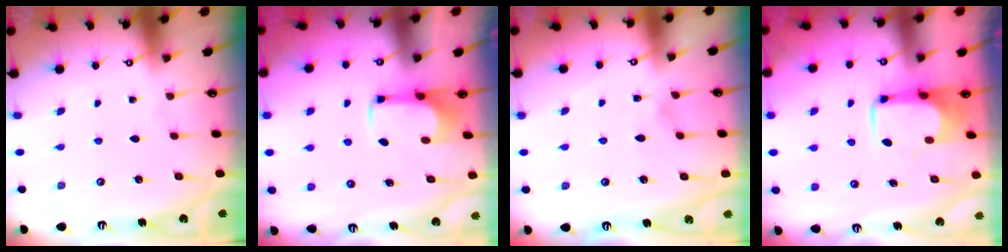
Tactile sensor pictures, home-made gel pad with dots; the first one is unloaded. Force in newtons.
{"total": 2.0, "press": 2.0, "slide": 0.2}
{"total": 4.5, "press": 4.5, "slide": 0.5}
{"total": 2.2, "press": 2.1, "slide": 0.7}